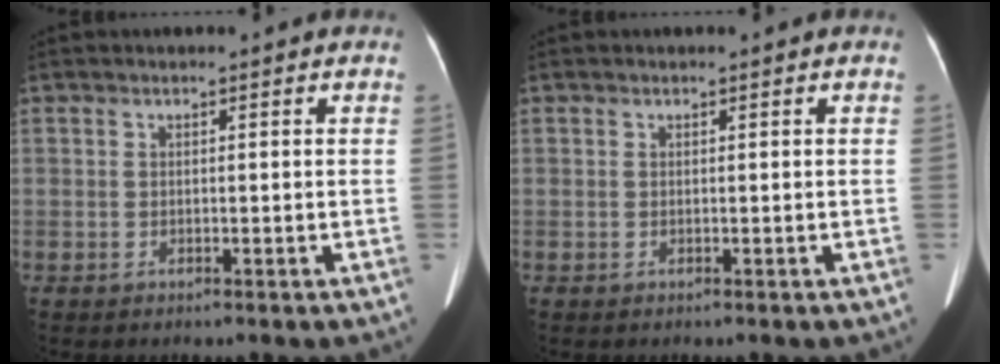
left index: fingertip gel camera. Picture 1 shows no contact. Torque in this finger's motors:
{"motor_torque": [0.07, 0.08, 0.04, 0.01]}